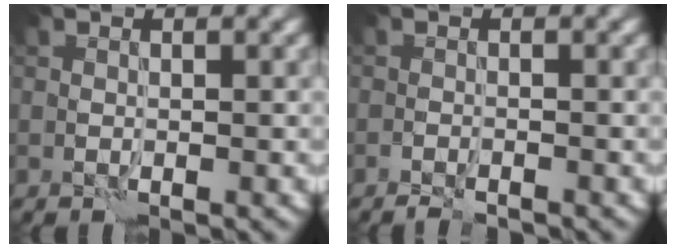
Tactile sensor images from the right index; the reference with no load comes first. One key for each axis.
{"total": 1.2, "fx": -1.2, "fy": 0.0, "fz": 0.4, "tx": -0.010, "ty": -0.001, "tz": -0.022}